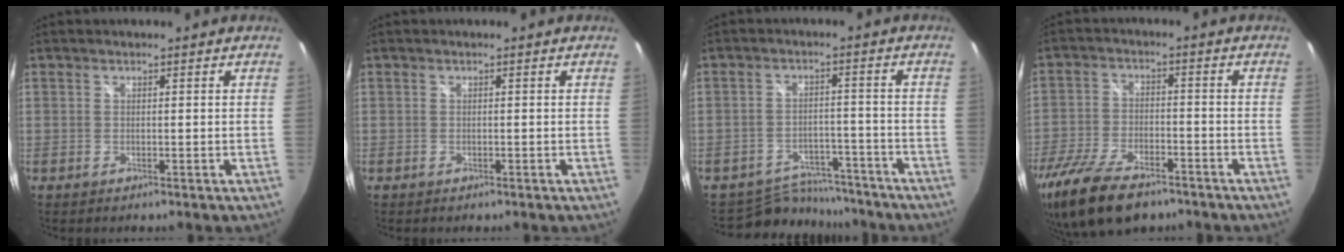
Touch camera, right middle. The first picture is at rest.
{"total": 0.5, "force": [-0.4, 0.3, 0.2], "torque": [-0.004, 0.001, -0.007]}
{"total": 10.4, "force": [-9.6, 3.9, 1.1], "torque": [-0.034, 0.019, -0.132]}
{"total": 17.0, "force": [-12.2, 7.0, 9.6], "torque": [-0.216, -0.035, -0.213]}